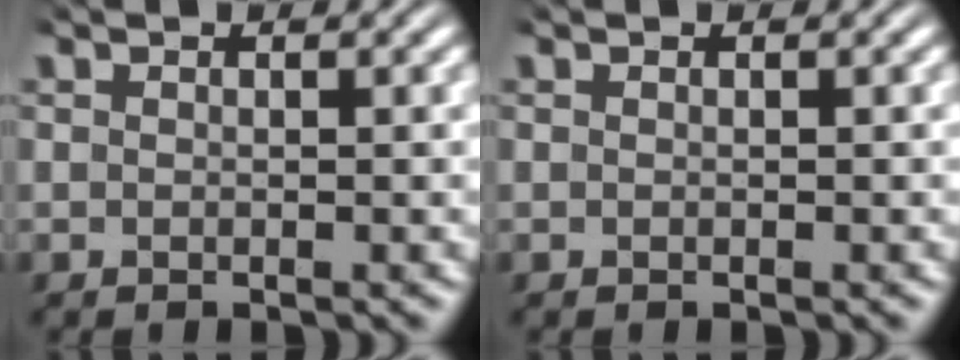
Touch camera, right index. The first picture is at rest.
{"total": 0.0}